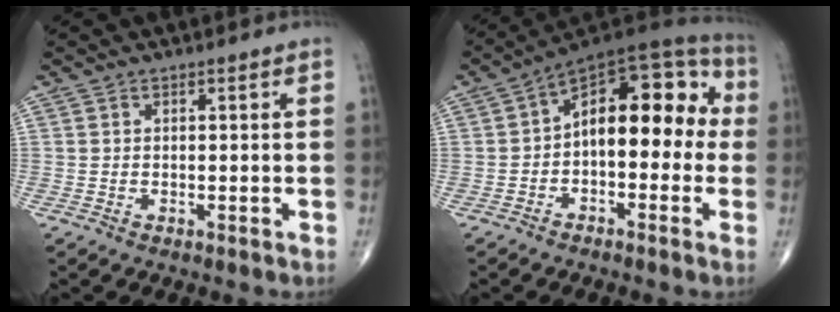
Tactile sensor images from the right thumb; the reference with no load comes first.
{"total": 16.3, "force": [0.0, 8.8, 13.7], "torque": [-0.153, 0.053, -0.014]}